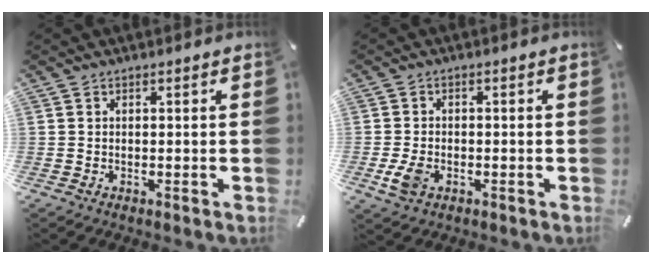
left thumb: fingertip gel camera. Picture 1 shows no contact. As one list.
[{"total": 4.9, "force": [-1.6, 3.4, 3.1], "torque": [-0.078, -0.001, -0.032]}]